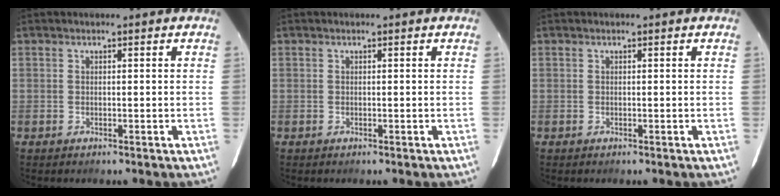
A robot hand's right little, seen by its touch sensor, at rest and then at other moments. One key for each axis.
{"total": 0.0}
{"total": 0.0}